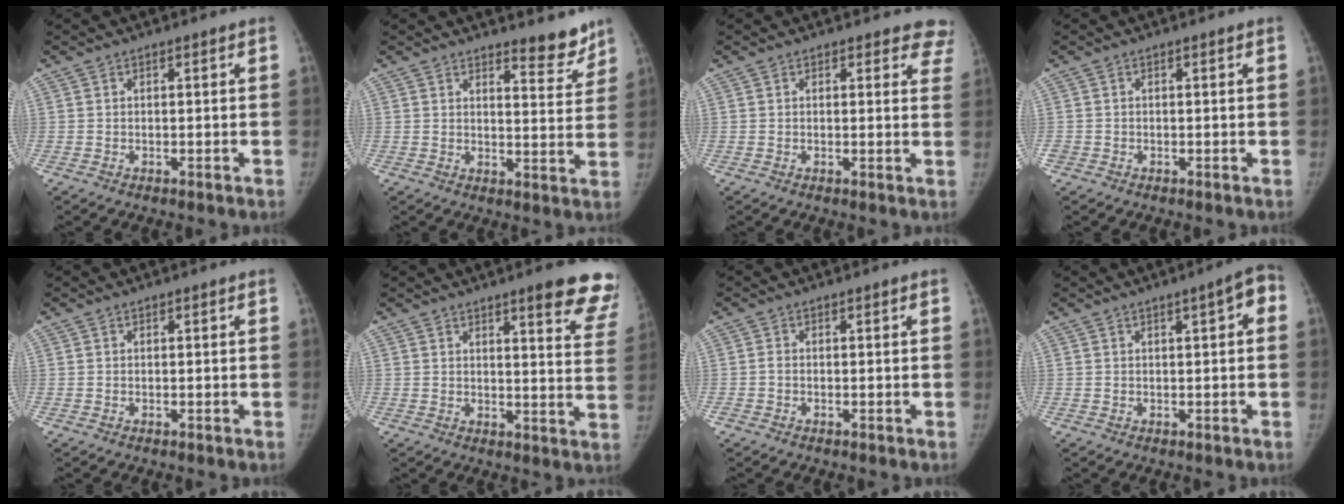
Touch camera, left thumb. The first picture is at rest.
{"total": 6.0, "force": [5.2, 1.6, 2.3], "torque": [-0.005, -0.048, 0.071]}
{"total": 5.9, "force": [5.3, 2.5, 0.6], "torque": [0.044, -0.022, 0.029]}
{"total": 0.9, "force": [-0.3, 0.8, 0.2], "torque": [0.001, 0.001, -0.006]}
{"total": 0.0}
{"total": 13.8, "force": [10.0, 2.5, 9.2], "torque": [-0.073, -0.053, 0.105]}
{"total": 0.6, "force": [-0.3, 0.4, 0.2], "torque": [-0.002, 0.000, -0.008]}
{"total": 4.2, "force": [1.0, 1.0, 4.0], "torque": [-0.045, 0.009, 0.008]}